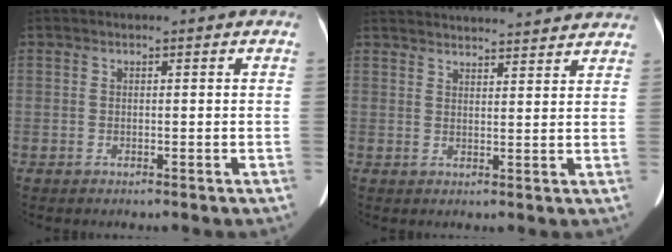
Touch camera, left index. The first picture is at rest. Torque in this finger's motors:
{"motor_torque": [0.92, -1.22, 0.25, 0.09]}